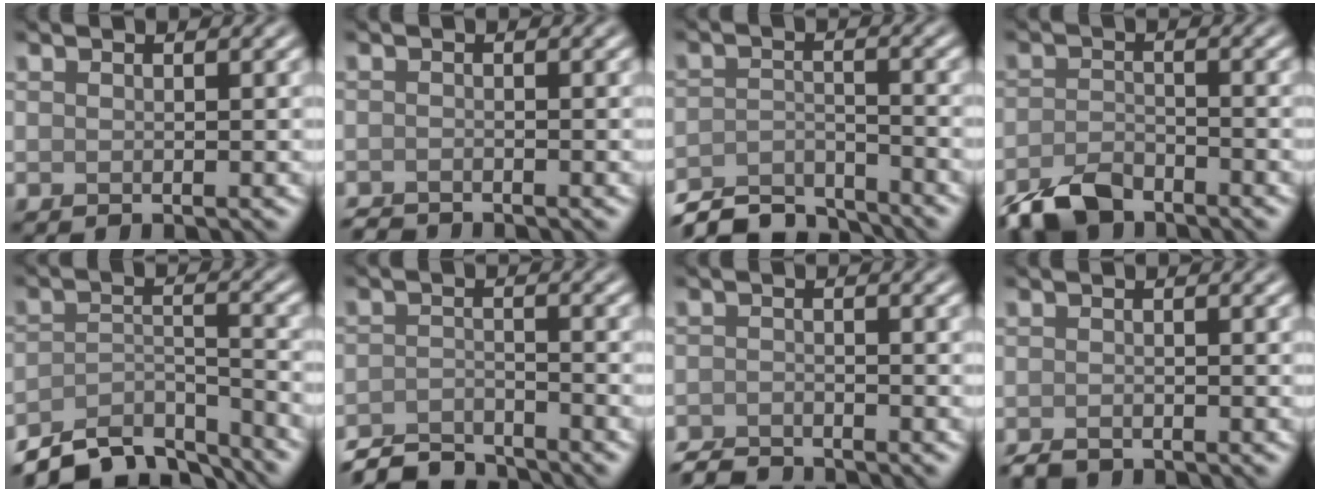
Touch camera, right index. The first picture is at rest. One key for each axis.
{"total": 1.4, "fx": -1.4, "fy": 0.1, "fz": 0.2, "tx": -0.001, "ty": -0.007, "tz": -0.029}
{"total": 5.7, "fx": -5.3, "fy": 1.4, "fz": 1.6, "tx": -0.027, "ty": -0.008, "tz": -0.099}
{"total": 4.3, "fx": -3.5, "fy": 1.7, "fz": 1.8, "tx": -0.033, "ty": -0.005, "tz": -0.071}
{"total": 7.4, "fx": -6.6, "fy": 1.9, "fz": 2.8, "tx": -0.050, "ty": -0.012, "tz": -0.107}
{"total": 4.5, "fx": -4.2, "fy": 0.9, "fz": 1.1, "tx": -0.021, "ty": -0.004, "tz": -0.084}
{"total": 2.8, "fx": -2.8, "fy": 0.4, "fz": 0.5, "tx": -0.008, "ty": -0.005, "tz": -0.057}
{"total": 1.5, "fx": -1.3, "fy": 0.5, "fz": 0.5, "tx": -0.008, "ty": -0.002, "tz": -0.025}